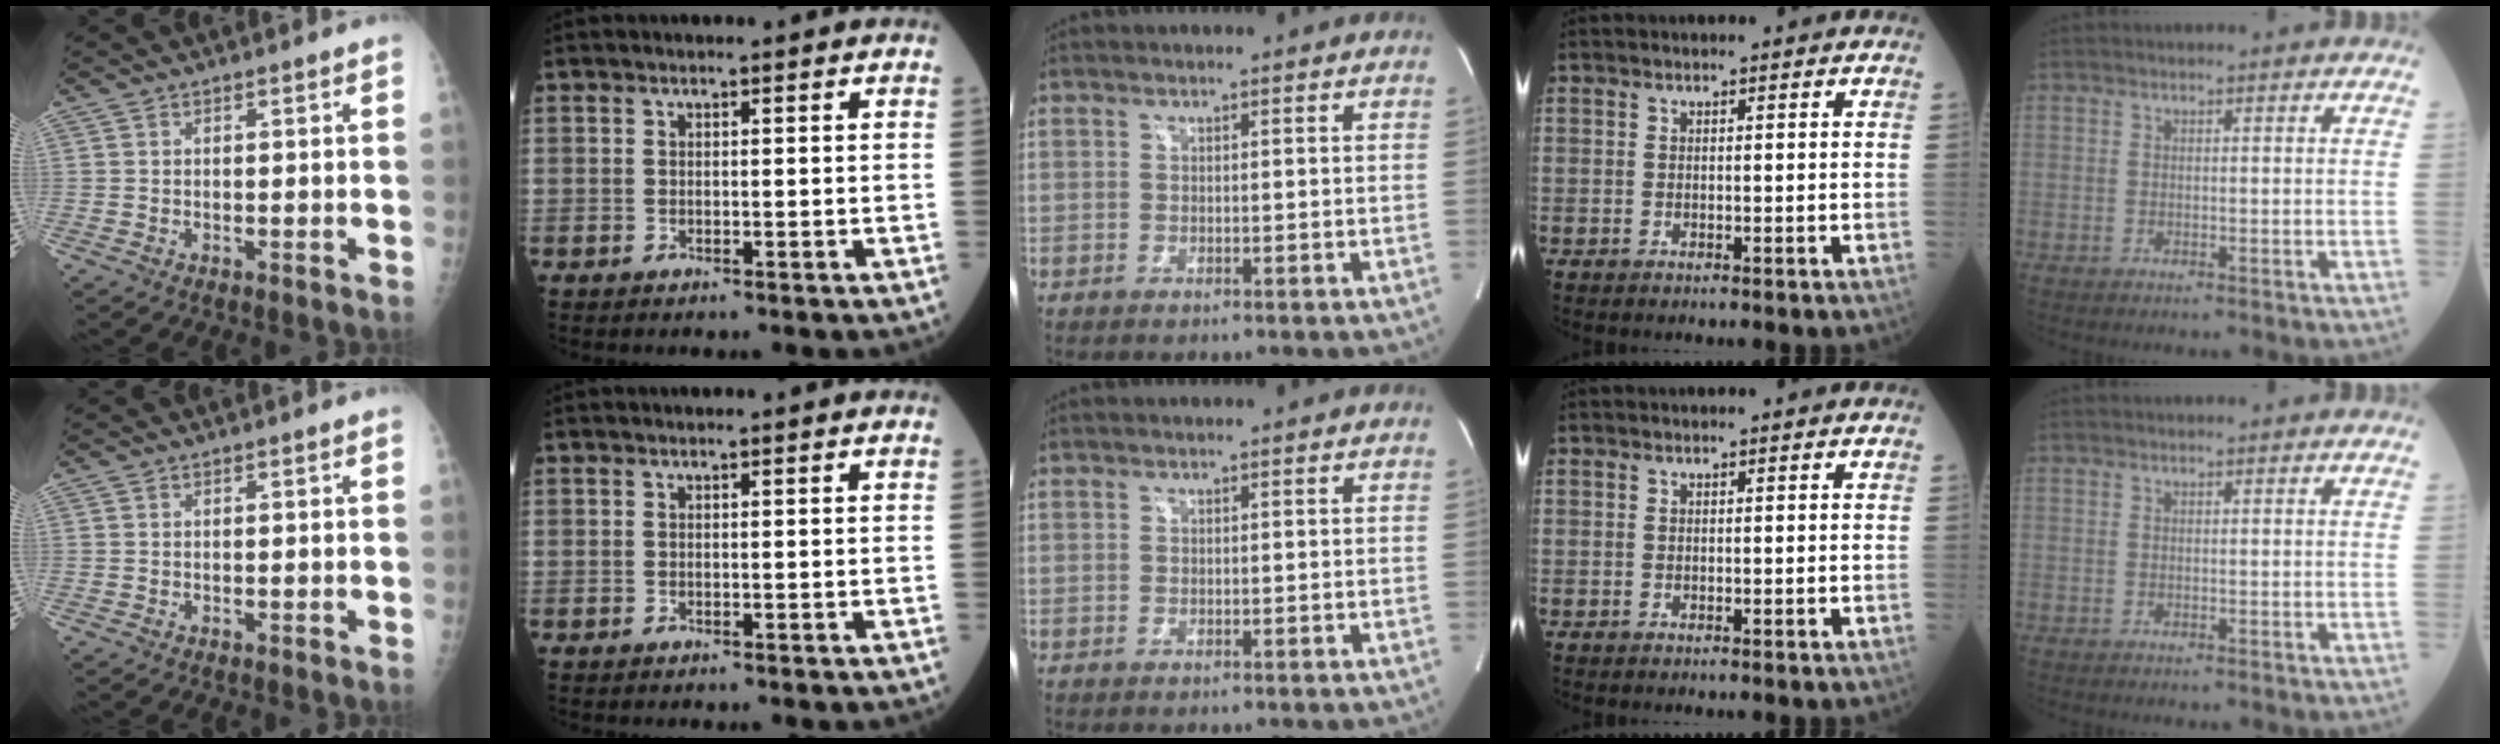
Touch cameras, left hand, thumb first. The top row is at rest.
{}